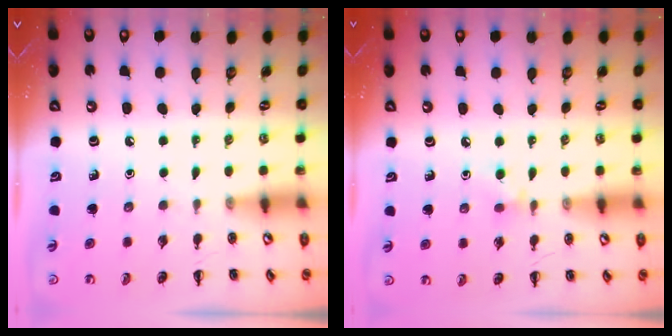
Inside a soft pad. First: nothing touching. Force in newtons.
{"total": 4.5, "press": 4.2, "slide": 1.5}